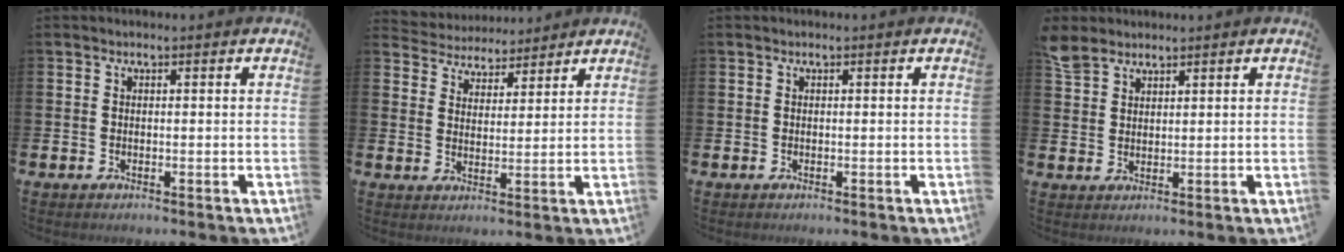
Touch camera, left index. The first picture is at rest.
{"total": 4.3, "force": [4.1, 1.1, -0.9], "torque": [-0.009, -0.028, 0.073]}
{"total": 0.0}
{"total": 3.9, "force": [3.5, 1.6, 0.5], "torque": [-0.012, -0.011, 0.066]}